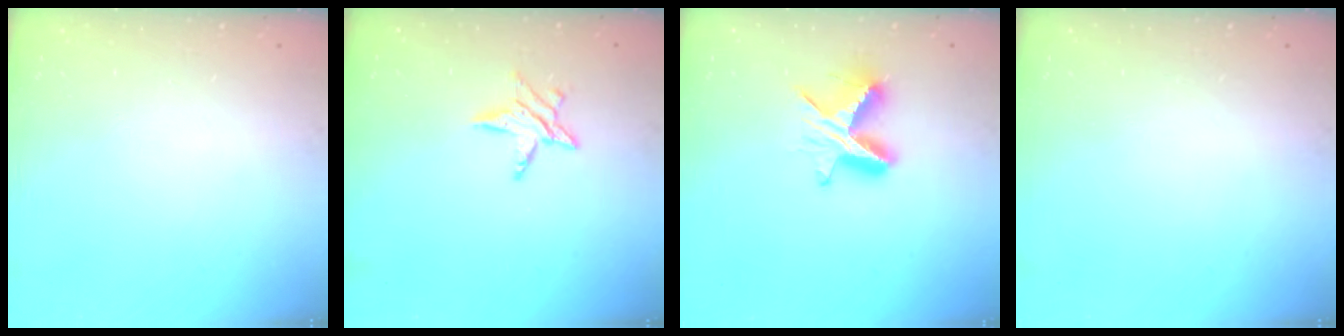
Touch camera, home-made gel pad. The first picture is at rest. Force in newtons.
{"total": 5.9, "press": 5.9, "slide": 0.1}
{"total": 9.3, "press": 9.3, "slide": 0.7}
{"total": 0.0}